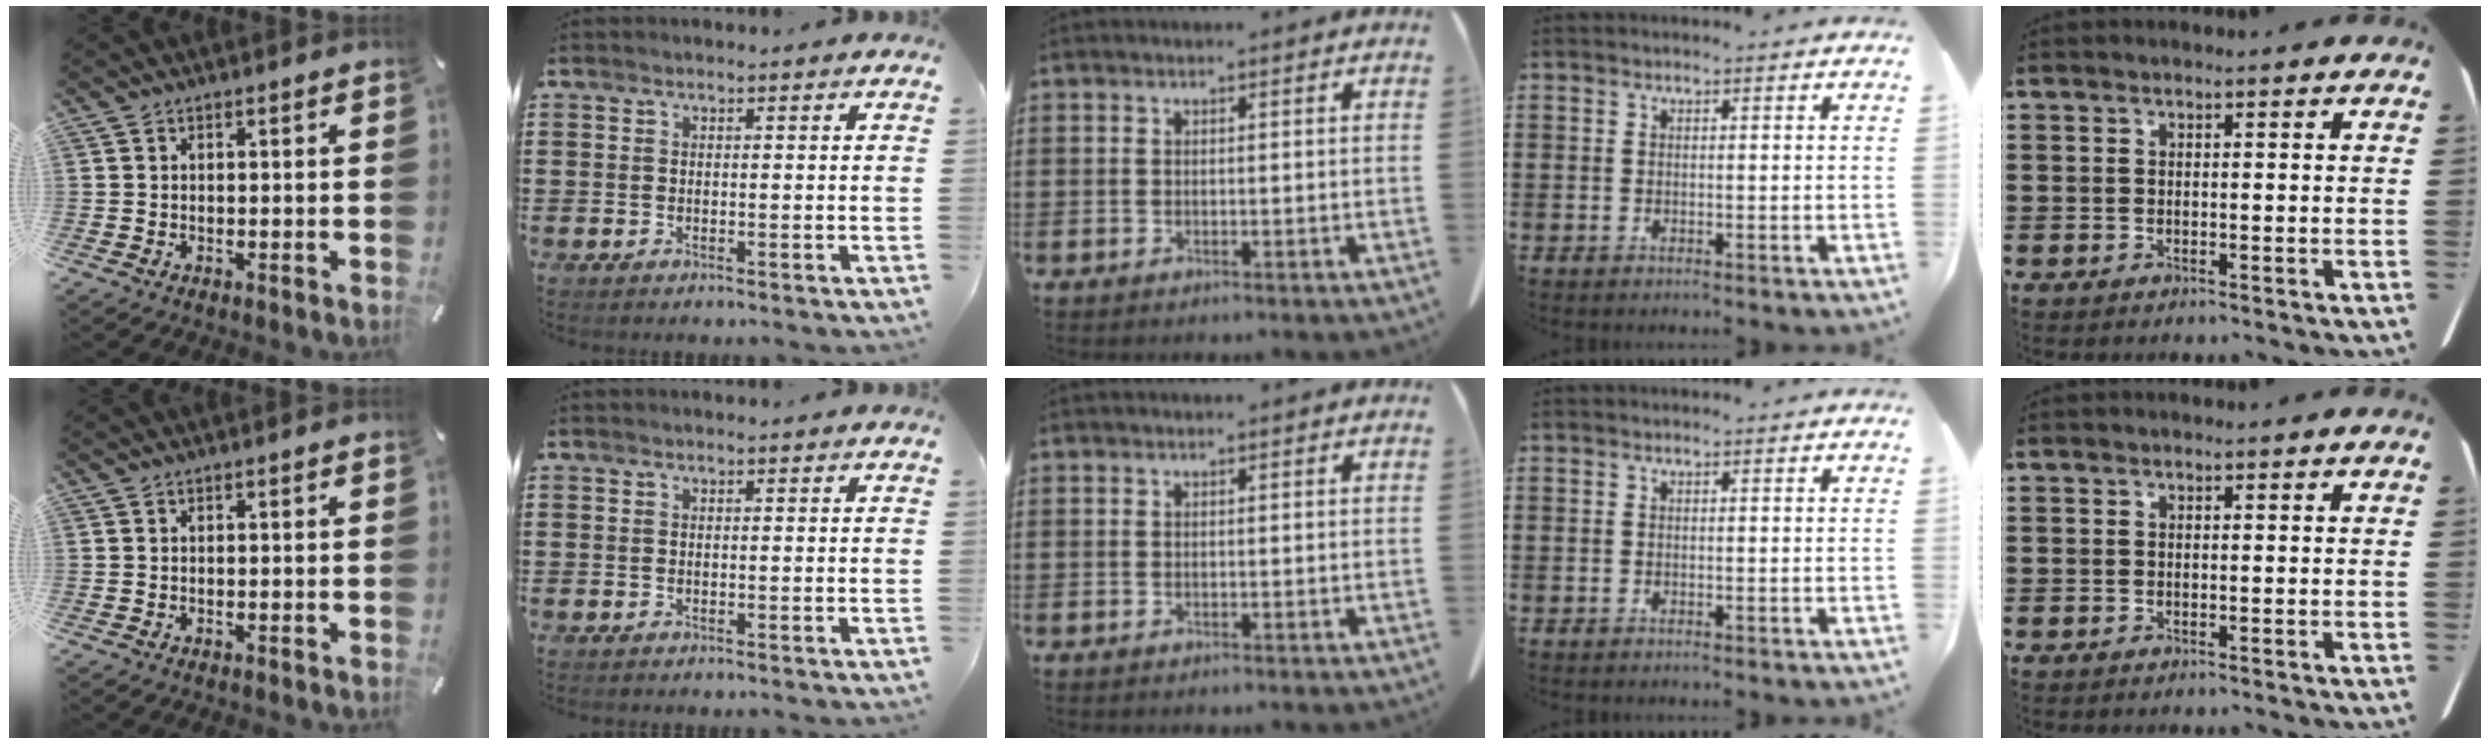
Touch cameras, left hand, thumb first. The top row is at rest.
{}